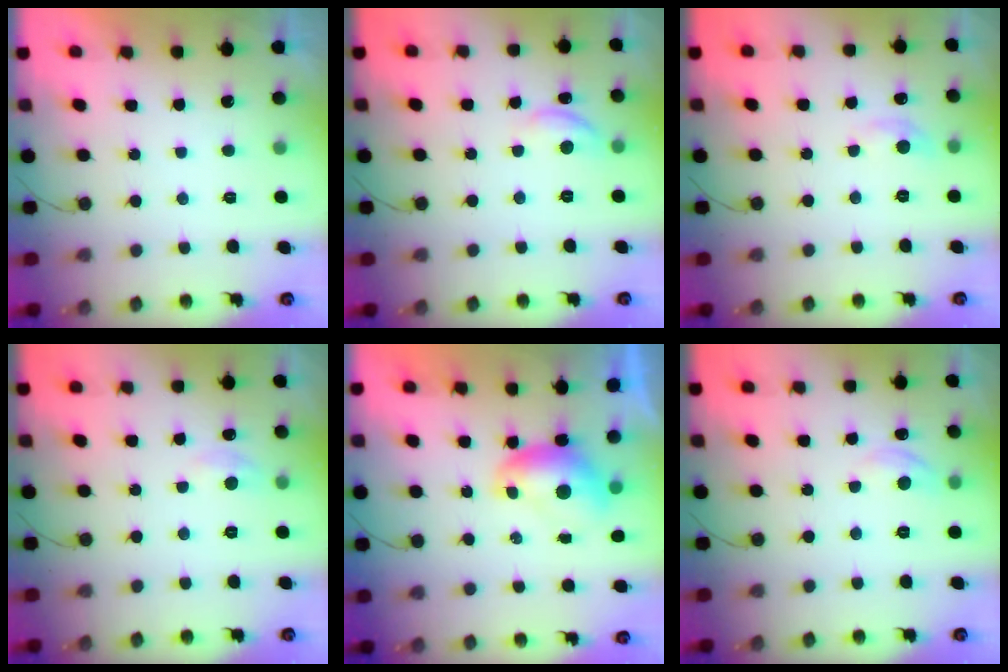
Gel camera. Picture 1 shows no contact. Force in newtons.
{"total": 8.2, "press": 8.2, "slide": 0.7}
{"total": 5.4, "press": 5.3, "slide": 0.6}
{"total": 3.3, "press": 3.3, "slide": 0.4}
{"total": 7.2, "press": 7.1, "slide": 0.9}
{"total": 5.5, "press": 5.5, "slide": 0.6}